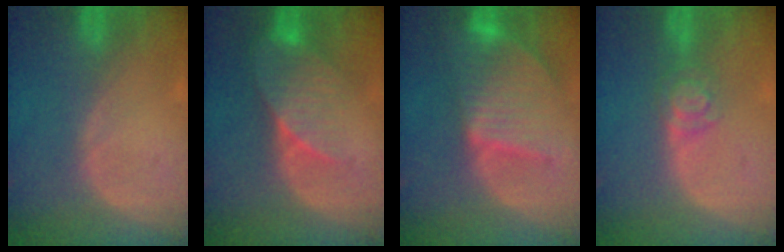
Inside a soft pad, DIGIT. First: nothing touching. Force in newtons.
{"total": 7.2, "press": 6.6, "slide": 2.8}
{"total": 9.5, "press": 8.2, "slide": 4.8}
{"total": 3.9, "press": 3.6, "slide": 1.5}